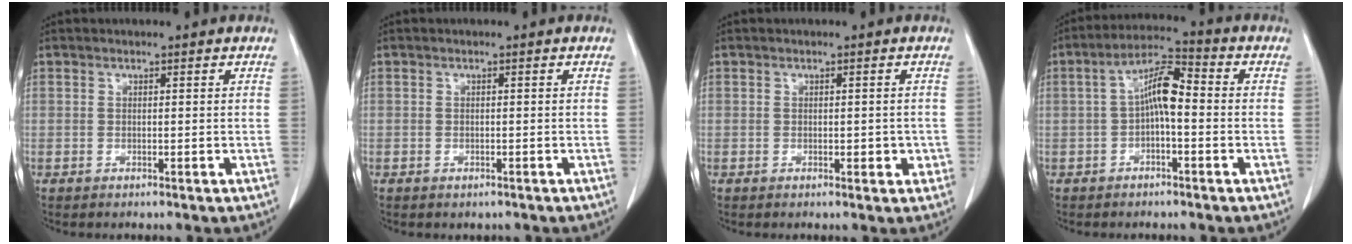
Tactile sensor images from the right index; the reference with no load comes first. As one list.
[{"total": 0.7, "force": [-0.5, 0.5, 0.2], "torque": [-0.008, 0.000, -0.004]}, {"total": 1.7, "force": [-0.3, 1.1, 1.3], "torque": [-0.010, 0.004, 0.001]}, {"total": 7.0, "force": [-0.3, 2.0, 6.7], "torque": [-0.125, 0.027, -0.010]}]